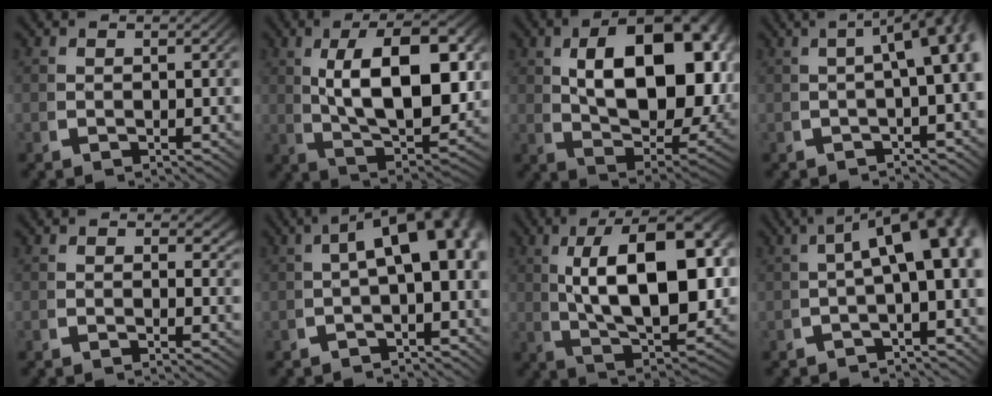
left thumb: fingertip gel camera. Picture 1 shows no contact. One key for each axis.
{"total": 12.4, "fx": 0.2, "fy": 6.3, "fz": 10.7, "tx": -0.184, "ty": -0.028, "tz": 0.023}
{"total": 16.0, "fx": 1.4, "fy": 9.3, "fz": 12.9, "tx": -0.204, "ty": -0.043, "tz": 0.041}
{"total": 9.7, "fx": 1.5, "fy": 4.9, "fz": 8.3, "tx": -0.087, "ty": 0.034, "tz": 0.008}
{"total": 1.7, "fx": 1.1, "fy": 0.9, "fz": 0.8, "tx": -0.004, "ty": -0.007, "tz": 0.013}
{"total": 9.4, "fx": 0.6, "fy": 5.1, "fz": 7.9, "tx": -0.094, "ty": 0.010, "tz": 0.000}
{"total": 16.3, "fx": 0.4, "fy": 8.4, "fz": 14.0, "tx": -0.219, "ty": -0.034, "tz": 0.027}
{"total": 10.3, "fx": 0.6, "fy": 5.4, "fz": 8.8, "tx": -0.100, "ty": 0.012, "tz": -0.002}